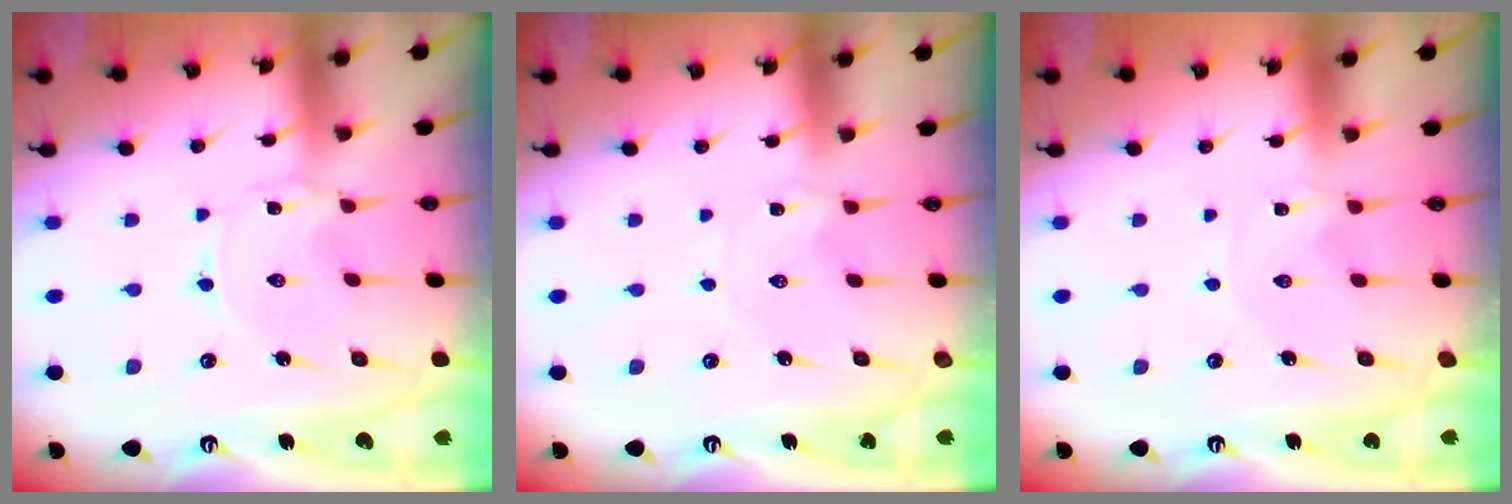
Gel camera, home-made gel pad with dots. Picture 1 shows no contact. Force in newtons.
{"total": 1.0, "press": 1.0, "slide": 0.2}
{"total": 0.0}